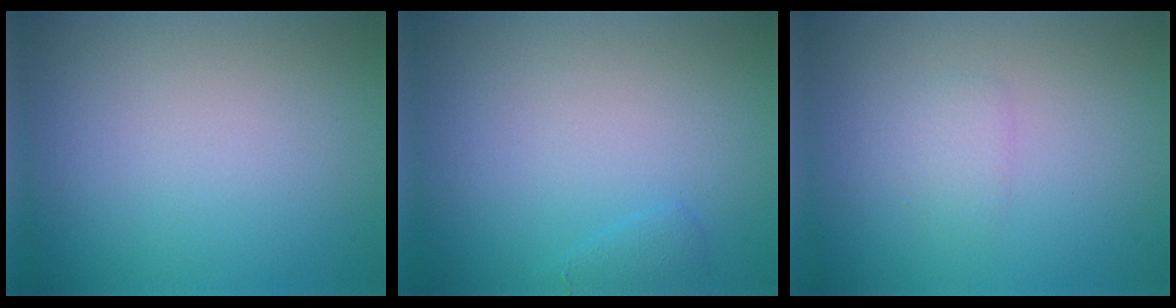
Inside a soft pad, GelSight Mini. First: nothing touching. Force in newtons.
{"total": 0.8, "press": 0.8, "slide": 0.1}
{"total": 1.2, "press": 1.2, "slide": 0.1}